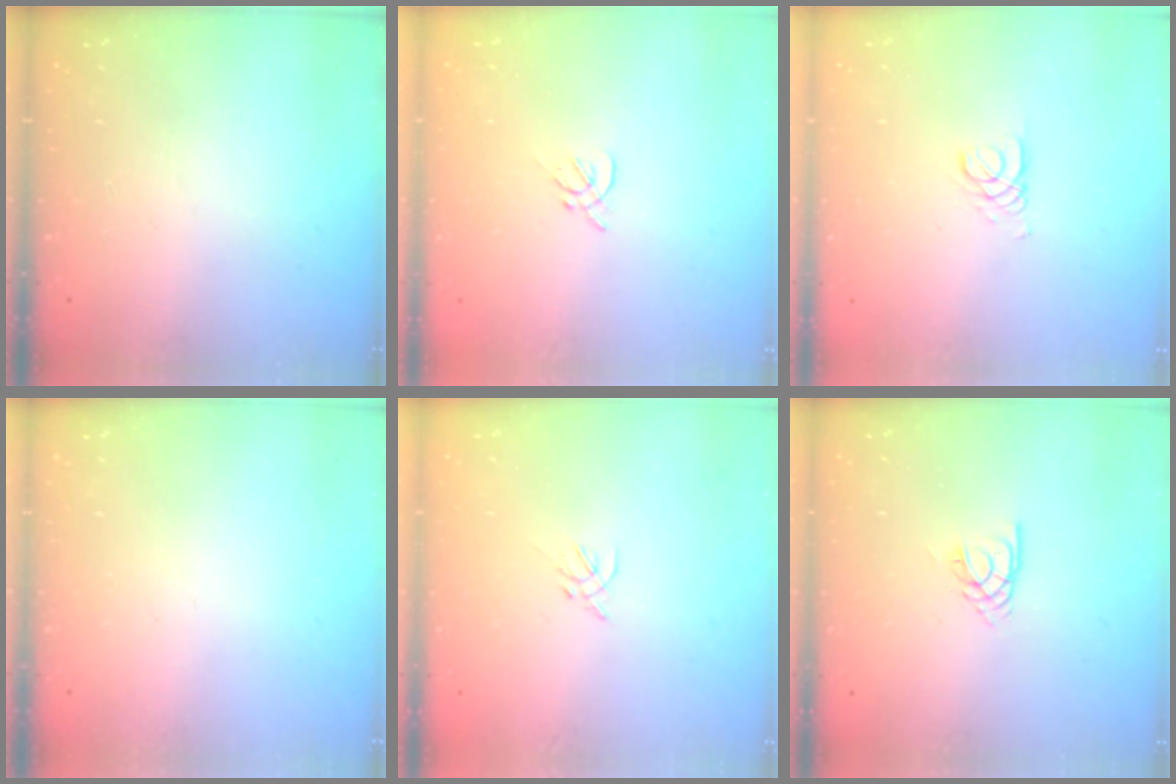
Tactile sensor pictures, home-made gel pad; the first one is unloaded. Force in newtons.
{"total": 1.6, "press": 1.5, "slide": 0.5}
{"total": 2.7, "press": 2.7, "slide": 0.3}
{"total": 0.0}
{"total": 1.4, "press": 1.3, "slide": 0.5}
{"total": 3.2, "press": 3.1, "slide": 0.4}